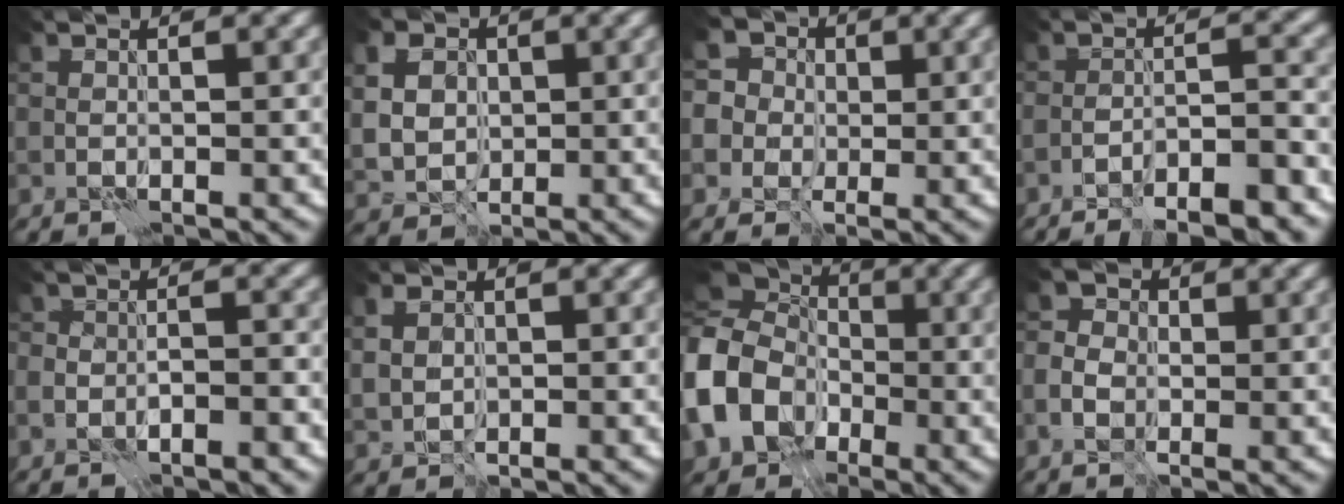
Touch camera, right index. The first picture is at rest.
{"total": 6.3, "force": [1.7, 5.1, 3.3], "torque": [-0.073, 0.021, 0.020]}
{"total": 9.5, "force": [3.3, 7.9, 4.0], "torque": [-0.074, 0.028, 0.016]}
{"total": 8.0, "force": [-6.5, 1.8, 4.4], "torque": [-0.054, 0.016, -0.083]}
{"total": 2.6, "force": [-1.6, 1.4, 1.5], "torque": [-0.016, 0.008, -0.030]}
{"total": 2.5, "force": [0.5, 1.9, 1.5], "torque": [-0.031, 0.002, 0.010]}
{"total": 12.5, "force": [-2.3, 10.3, 6.6], "torque": [-0.160, -0.025, -0.059]}
{"total": 3.2, "force": [-0.8, 2.5, 1.8], "torque": [-0.036, 0.002, -0.019]}